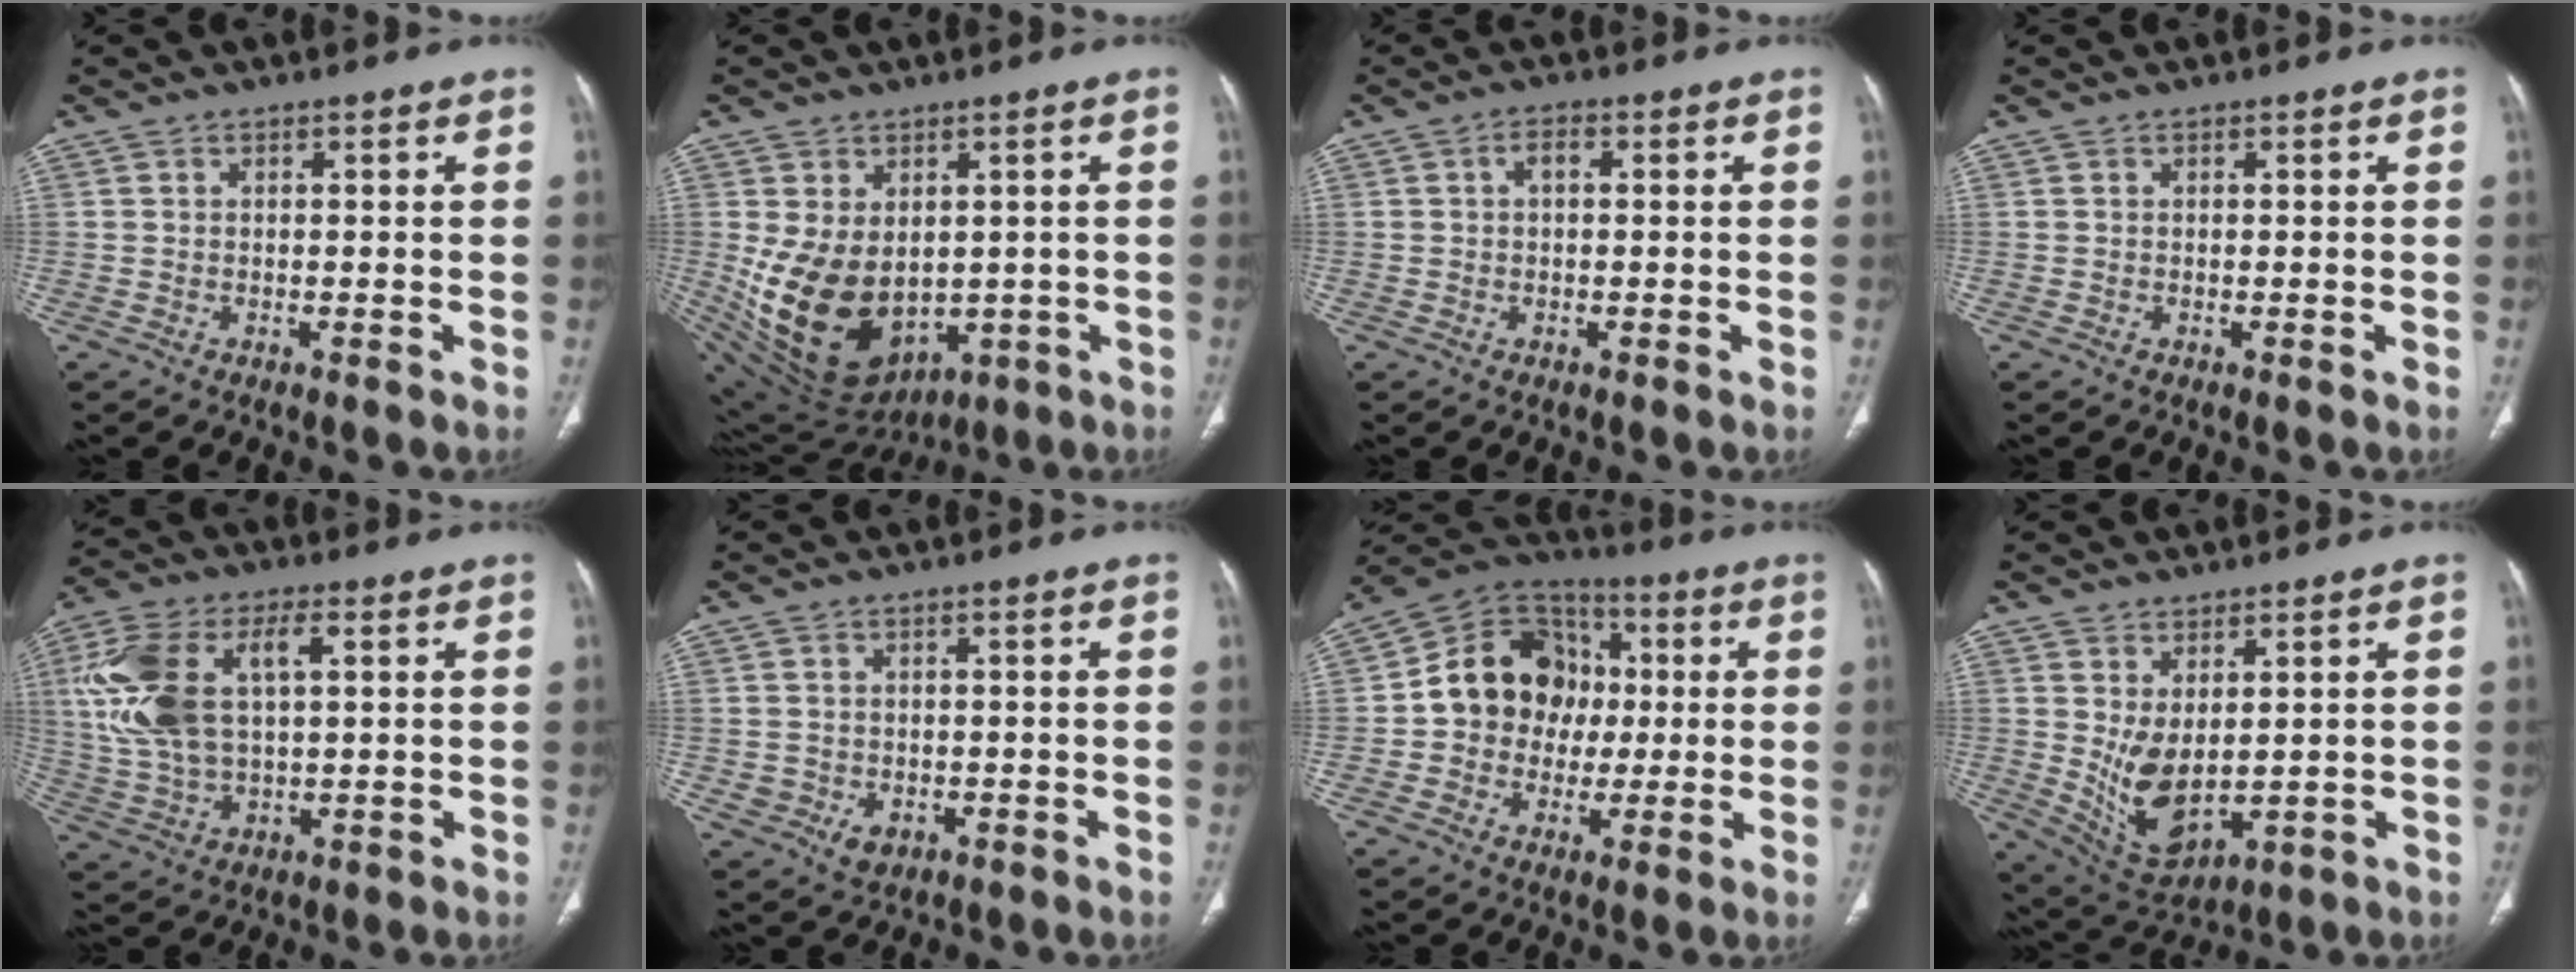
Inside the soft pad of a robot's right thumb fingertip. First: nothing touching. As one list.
[{"total": 16.2, "force": [-1.0, 11.6, 11.3], "torque": [-0.189, -0.015, 0.026]}, {"total": 2.3, "force": [0.3, 1.2, 1.9], "torque": [-0.033, 0.007, 0.003]}, {"total": 0.0}, {"total": 16.2, "force": [3.4, 8.5, 13.3], "torque": [-0.288, 0.013, 0.068]}, {"total": 4.3, "force": [-1.1, 3.7, 1.9], "torque": [-0.022, 0.003, -0.004]}, {"total": 15.4, "force": [0.4, 13.2, 7.9], "torque": [-0.085, 0.027, -0.002]}, {"total": 9.3, "force": [0.8, 5.1, 7.7], "torque": [-0.128, -0.021, 0.045]}]